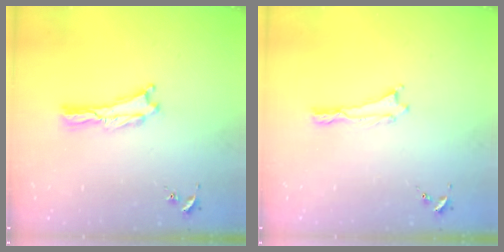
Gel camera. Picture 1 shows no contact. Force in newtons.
{"total": 0.0}